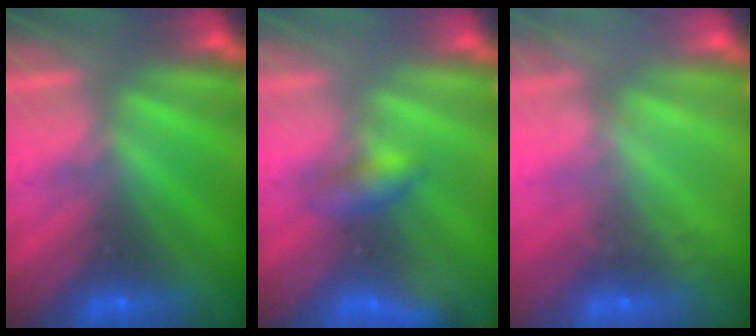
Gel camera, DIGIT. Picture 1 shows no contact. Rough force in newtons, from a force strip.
{"total": 2.1}
{"total": 2.4}